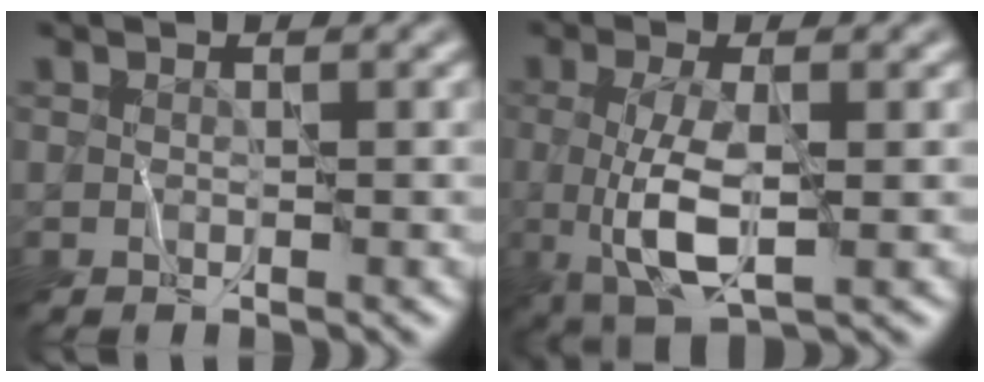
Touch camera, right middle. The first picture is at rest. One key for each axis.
{"total": 5.1, "fx": -0.2, "fy": 1.5, "fz": 4.9, "tx": -0.105, "ty": -0.011, "tz": -0.002}